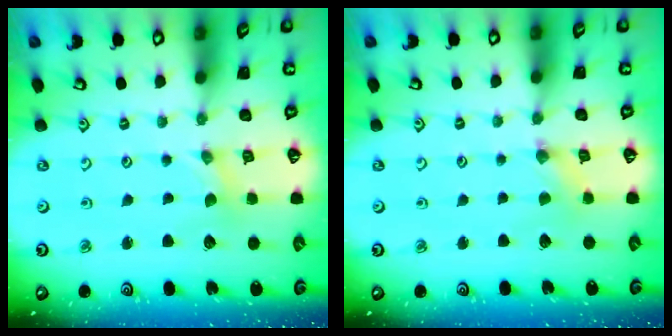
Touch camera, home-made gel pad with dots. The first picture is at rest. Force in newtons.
{"total": 0.8, "press": 0.7, "slide": 0.2}